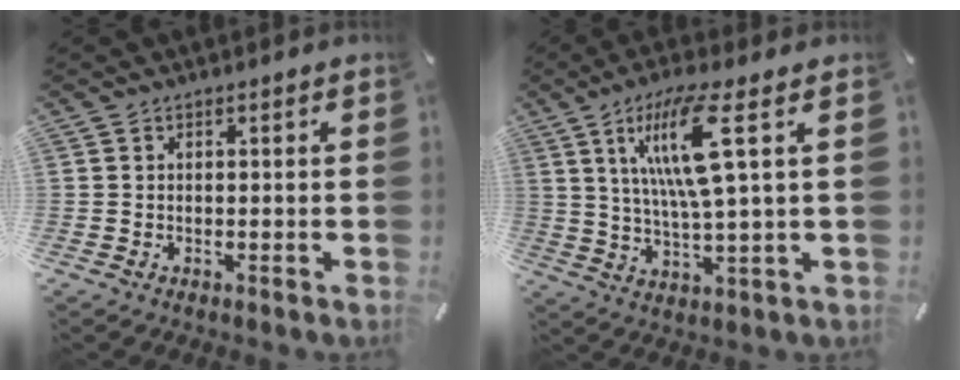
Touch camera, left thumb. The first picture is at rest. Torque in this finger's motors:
{"motor_torque": [1.89, 2.18, 1.59, -0.88, 0.31]}